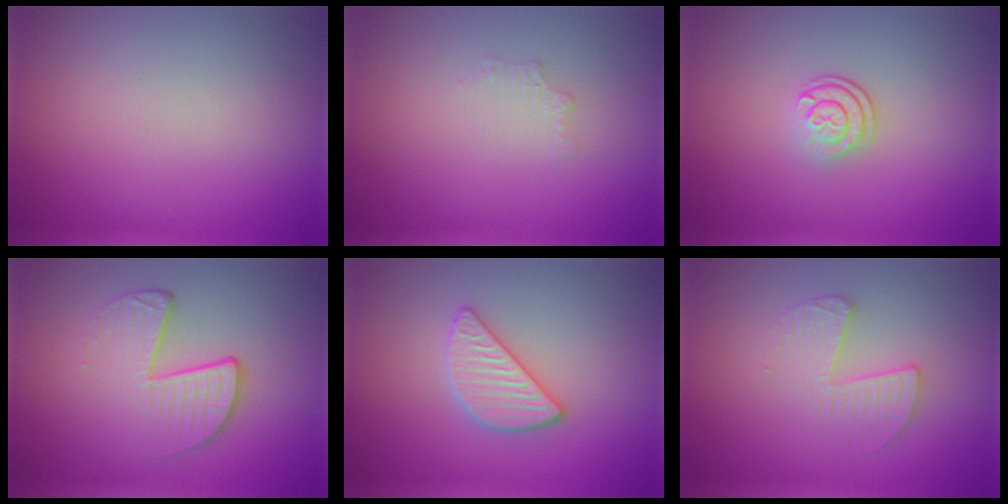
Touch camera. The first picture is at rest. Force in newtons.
{"total": 0.6, "press": 0.4, "slide": 0.3}
{"total": 2.4, "press": 1.7, "slide": 1.7}
{"total": 4.4, "press": 2.8, "slide": 3.4}
{"total": 2.9, "press": 2.9, "slide": 0.3}
{"total": 2.7, "press": 2.7, "slide": 0.3}